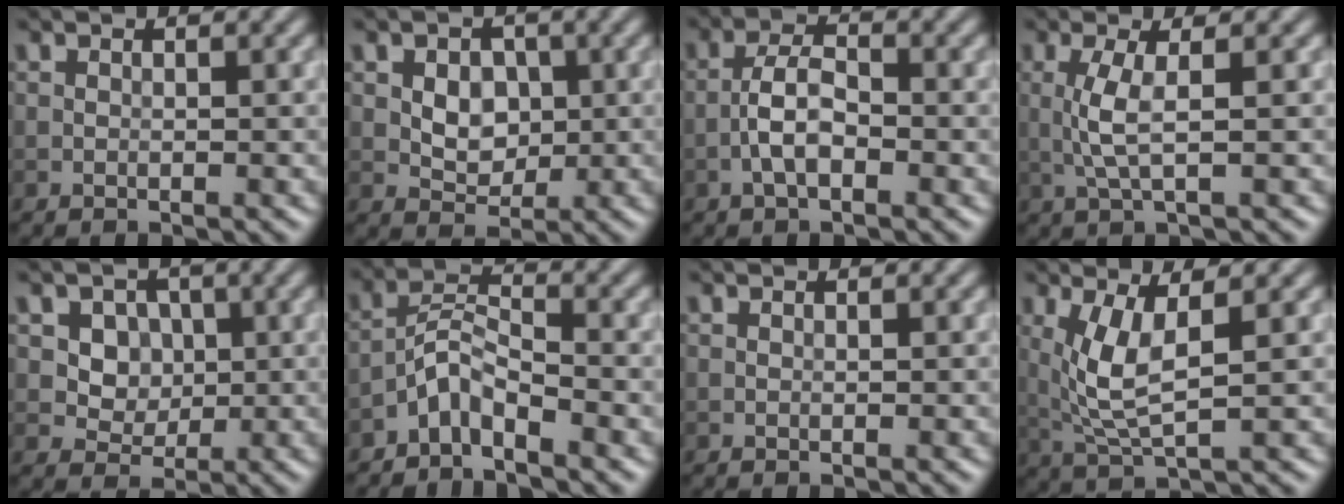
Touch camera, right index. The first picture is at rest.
{"total": 3.5, "force": [0.4, 2.6, 2.3], "torque": [-0.035, -0.003, 0.005]}
{"total": 3.1, "force": [-1.2, 1.3, 2.6], "torque": [-0.048, 0.008, -0.030]}
{"total": 2.7, "force": [0.2, 0.5, 2.7], "torque": [-0.063, 0.001, 0.004]}
{"total": 4.3, "force": [1.2, 3.6, 2.1], "torque": [-0.035, -0.008, 0.027]}
{"total": 3.1, "force": [-2.4, 0.8, 1.7], "torque": [-0.032, 0.014, -0.054]}
{"total": 0.0}
{"total": 4.6, "force": [0.9, 1.4, 4.3], "torque": [-0.100, -0.006, 0.025]}